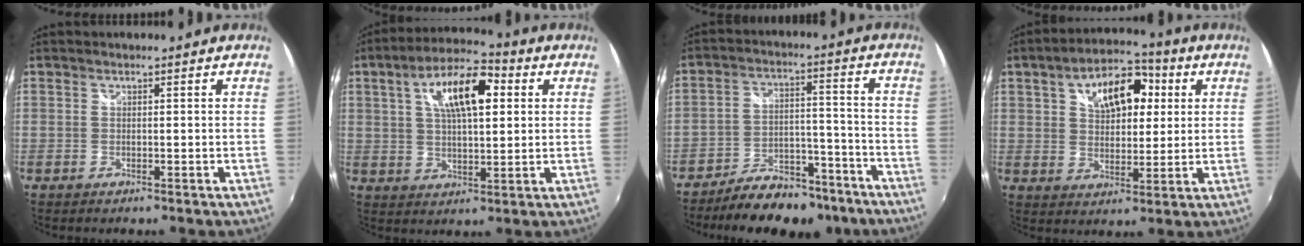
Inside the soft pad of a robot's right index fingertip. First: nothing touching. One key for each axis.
{"total": 13.4, "fx": 4.1, "fy": 5.3, "fz": 11.6, "tx": -0.199, "ty": 0.027, "tz": 0.065}
{"total": 15.5, "fx": -12.2, "fy": 6.8, "fz": 6.7, "tx": -0.125, "ty": 0.015, "tz": -0.164}
{"total": 13.5, "fx": 4.6, "fy": 7.9, "fz": 10.0, "tx": -0.162, "ty": 0.037, "tz": 0.074}